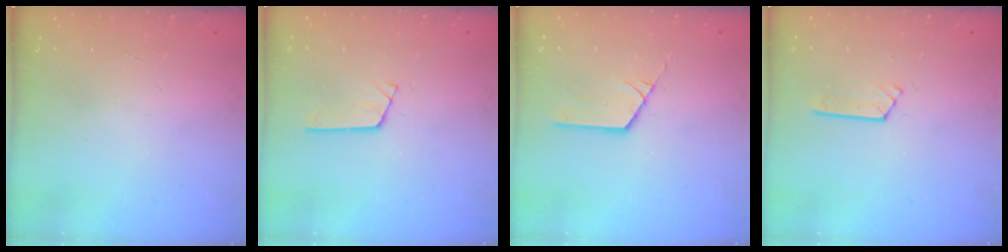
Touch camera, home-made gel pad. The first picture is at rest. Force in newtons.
{"total": 3.4, "press": 3.4, "slide": 0.4}
{"total": 2.4, "press": 2.3, "slide": 0.3}
{"total": 2.4, "press": 2.4, "slide": 0.1}